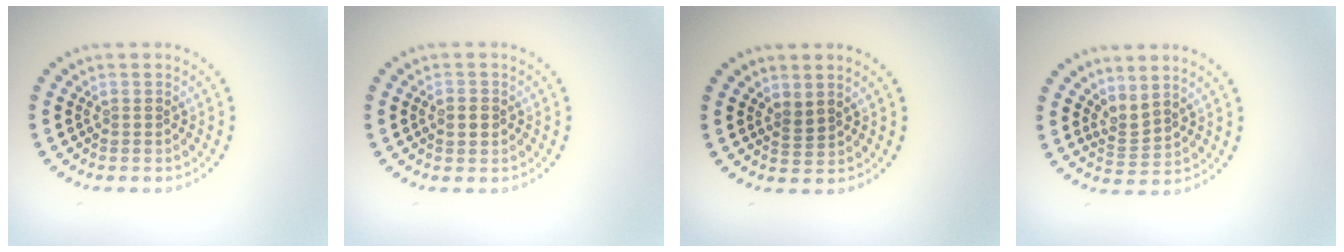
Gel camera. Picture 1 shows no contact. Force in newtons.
{"total": 1.5, "press": 1.5, "slide": 0.0}
{"total": 1.2, "press": 1.0, "slide": 0.7}
{"total": 2.1, "press": 1.4, "slide": 1.5}